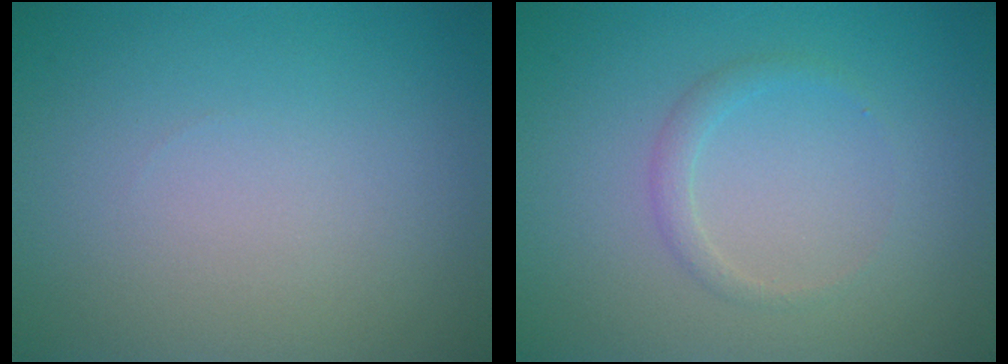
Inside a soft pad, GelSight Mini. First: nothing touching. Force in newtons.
{"total": 1.2, "press": 1.2, "slide": 0.1}